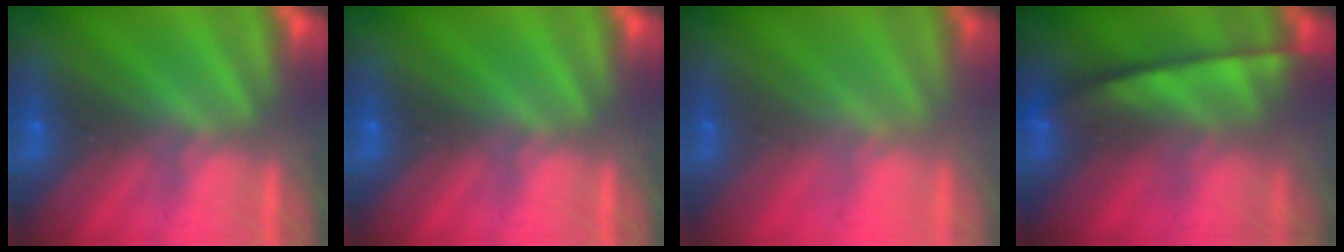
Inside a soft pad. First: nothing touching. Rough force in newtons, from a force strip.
{"total": 0.0}
{"total": 2.1}
{"total": 6.3}